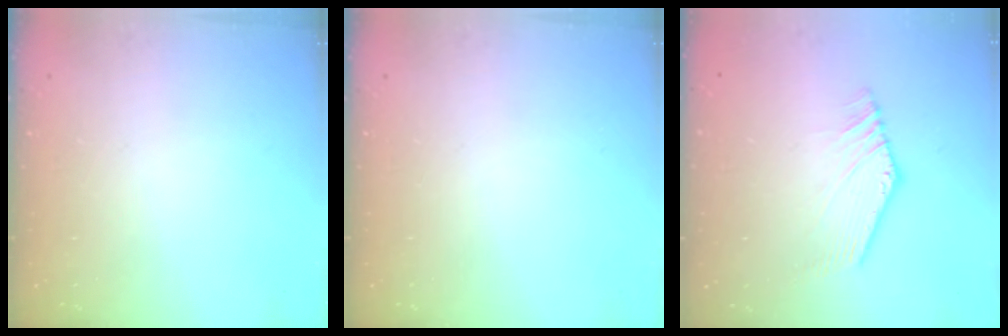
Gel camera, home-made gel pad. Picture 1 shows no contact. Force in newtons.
{"total": 0.0}
{"total": 2.2, "press": 2.2, "slide": 0.4}